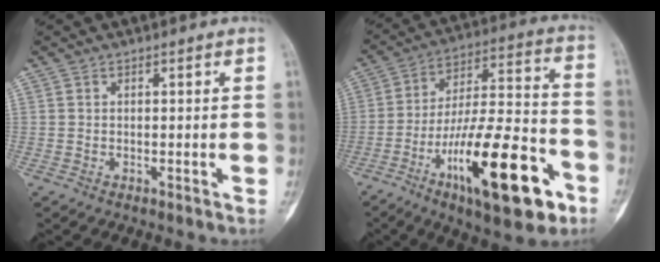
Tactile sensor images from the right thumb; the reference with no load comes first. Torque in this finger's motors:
{"motor_torque": [2.32, 2.69, 1.86, -0.91, 0.17]}